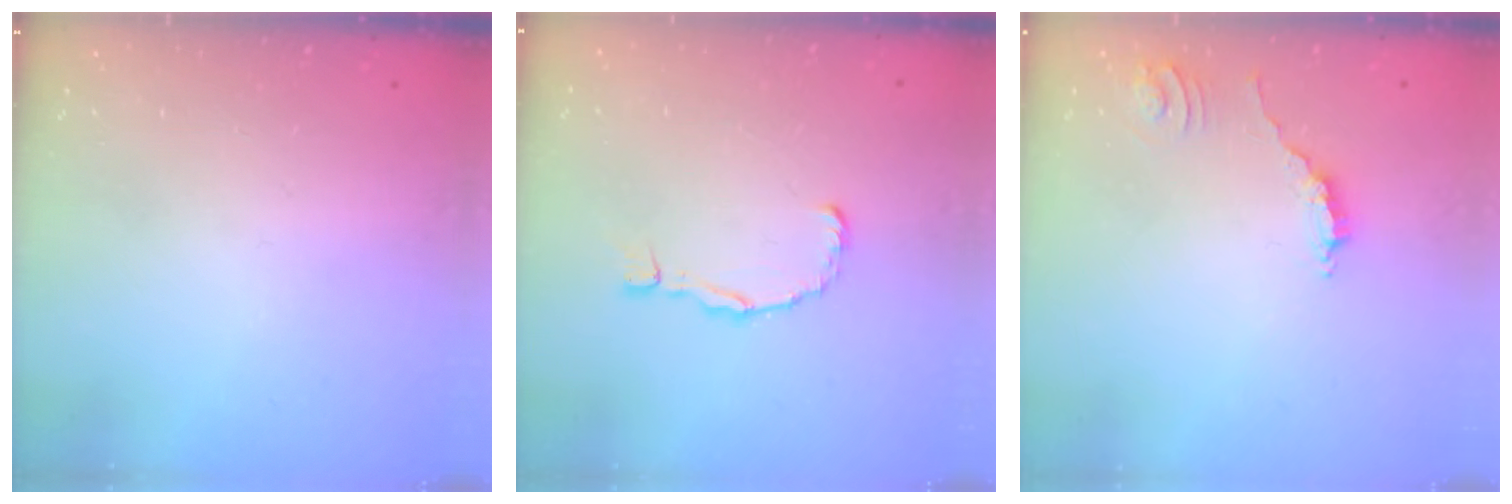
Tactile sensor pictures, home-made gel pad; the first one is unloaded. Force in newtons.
{"total": 3.2, "press": 3.1, "slide": 0.4}
{"total": 3.9, "press": 3.9, "slide": 0.4}